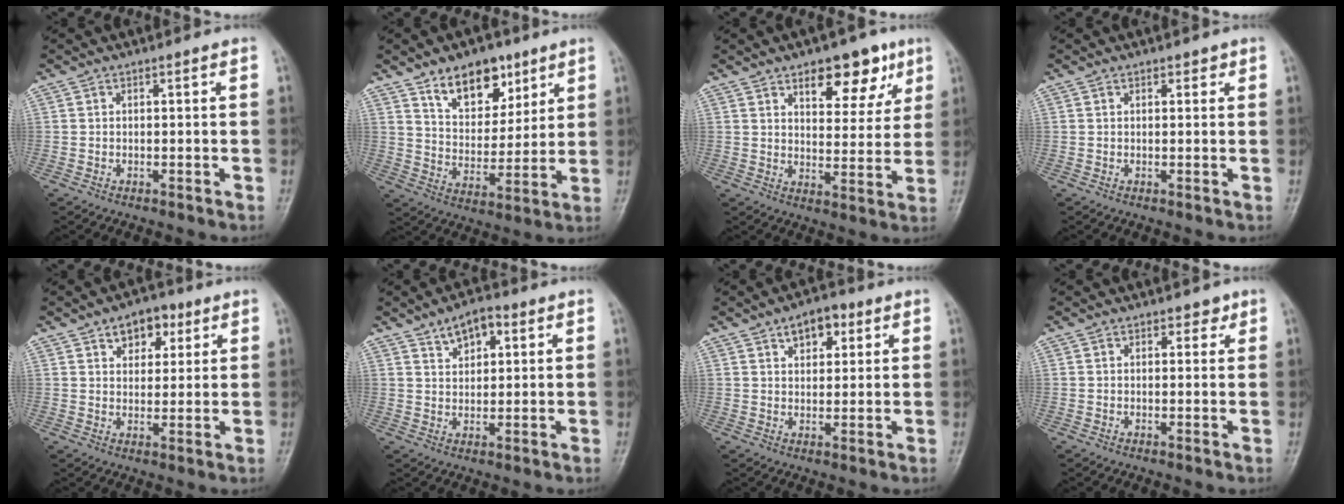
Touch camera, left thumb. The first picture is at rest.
{"total": 12.5, "force": [7.8, 7.3, 6.4], "torque": [-0.062, -0.049, 0.136]}
{"total": 11.6, "force": [6.6, 5.8, 7.6], "torque": [-0.061, -0.031, 0.093]}
{"total": 1.1, "force": [0.7, 0.7, 0.4], "torque": [0.005, -0.003, 0.006]}
{"total": 6.8, "force": [3.5, 4.5, 3.8], "torque": [-0.020, -0.011, 0.048]}
{"total": 5.9, "force": [3.2, 3.3, 3.7], "torque": [-0.037, -0.010, 0.050]}
{"total": 6.1, "force": [3.1, 3.6, 3.8], "torque": [-0.029, -0.009, 0.042]}
{"total": 1.7, "force": [1.1, 1.1, 0.6], "torque": [0.008, -0.004, 0.010]}